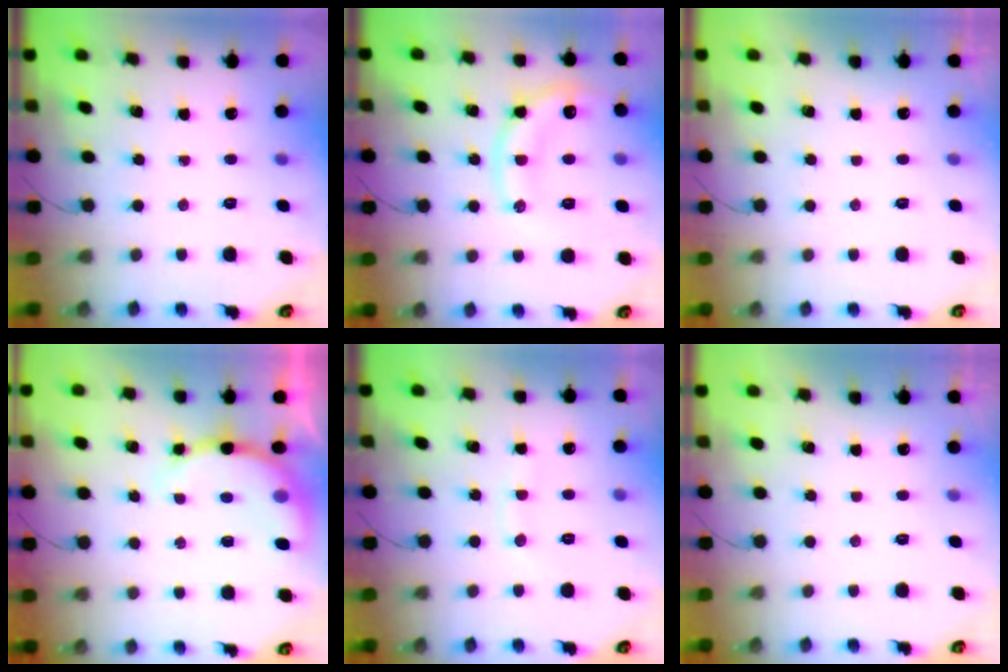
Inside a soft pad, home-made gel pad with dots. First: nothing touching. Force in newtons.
{"total": 12.5, "press": 12.4, "slide": 1.6}
{"total": 2.9, "press": 2.9, "slide": 0.1}
{"total": 8.7, "press": 8.5, "slide": 1.4}
{"total": 7.6, "press": 7.4, "slide": 1.7}
{"total": 3.0, "press": 3.0, "slide": 0.1}